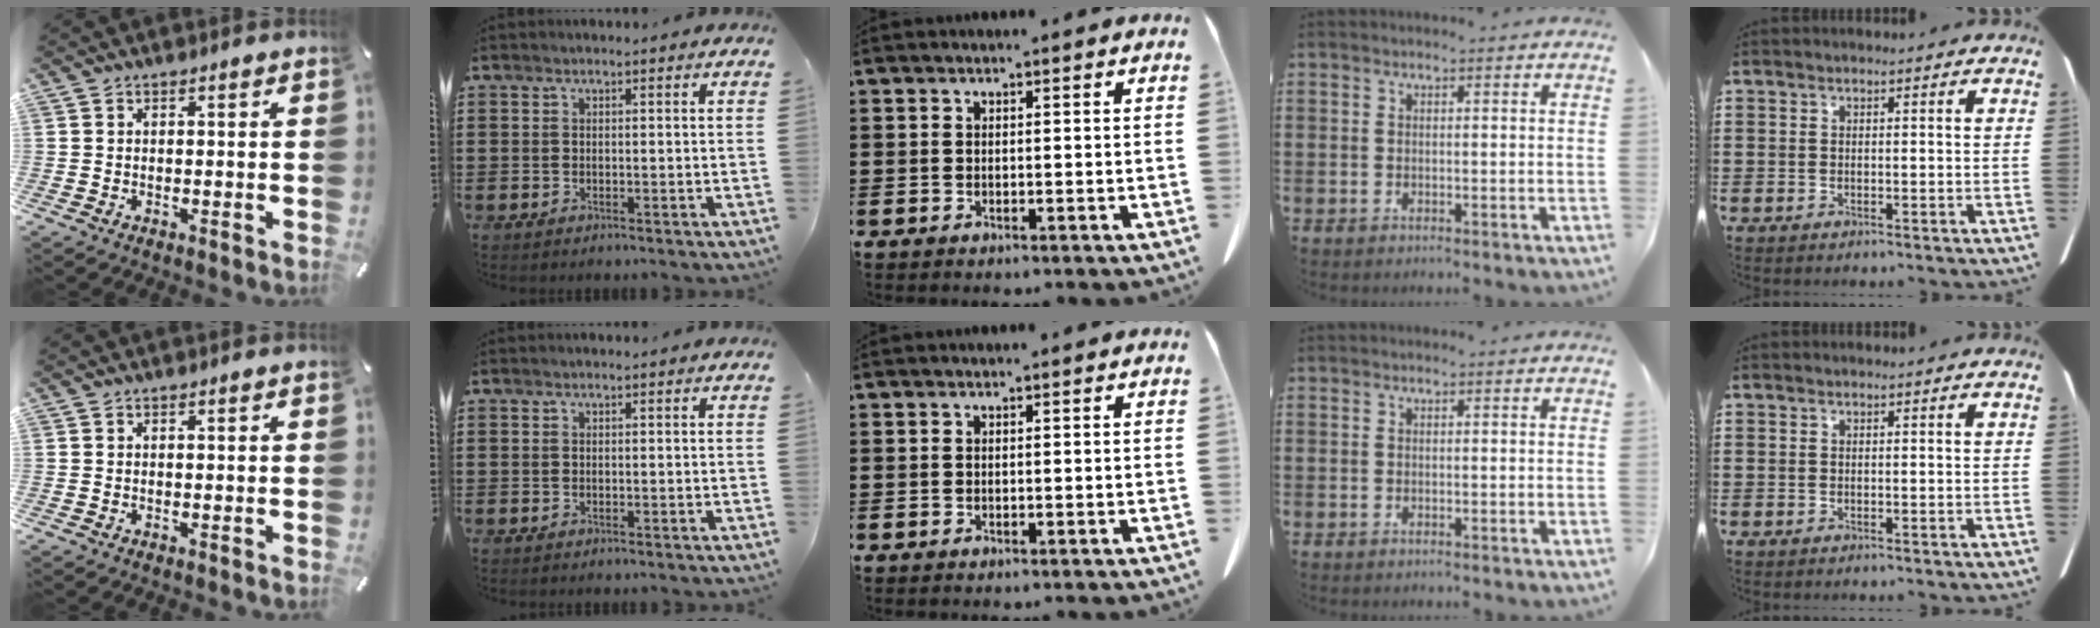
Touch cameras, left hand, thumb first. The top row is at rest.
{}